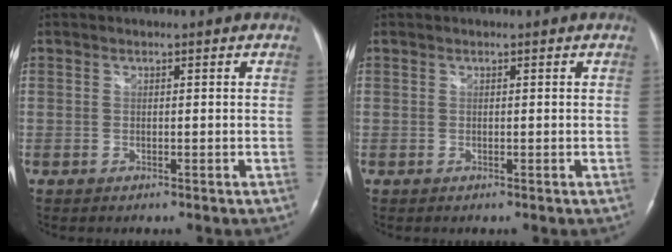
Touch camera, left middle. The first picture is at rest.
{"total": 0.0}